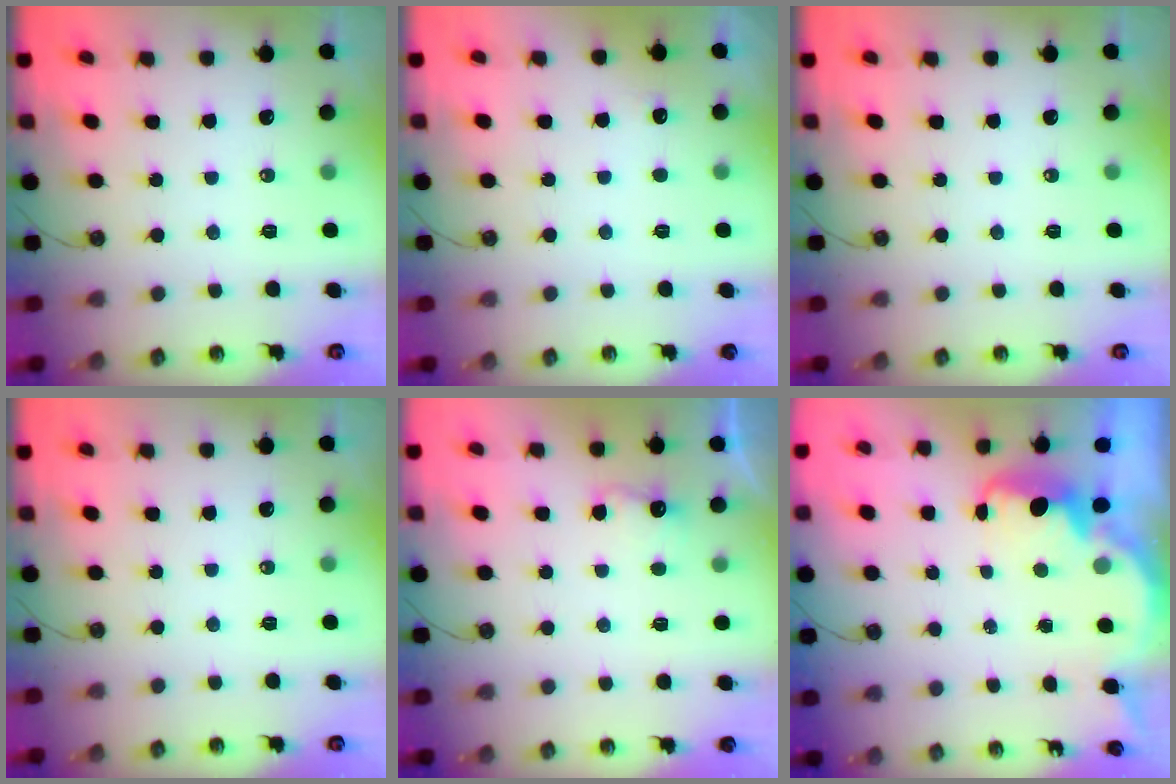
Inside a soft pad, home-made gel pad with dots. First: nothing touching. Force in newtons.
{"total": 3.9, "press": 3.7, "slide": 1.3}
{"total": 0.0}
{"total": 0.0}
{"total": 3.5, "press": 3.3, "slide": 1.0}
{"total": 3.3, "press": 3.2, "slide": 0.6}